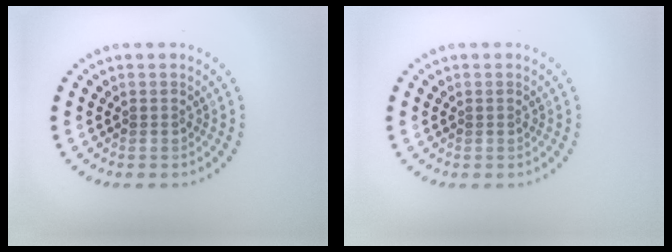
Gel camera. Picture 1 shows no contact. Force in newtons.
{"total": 0.0}